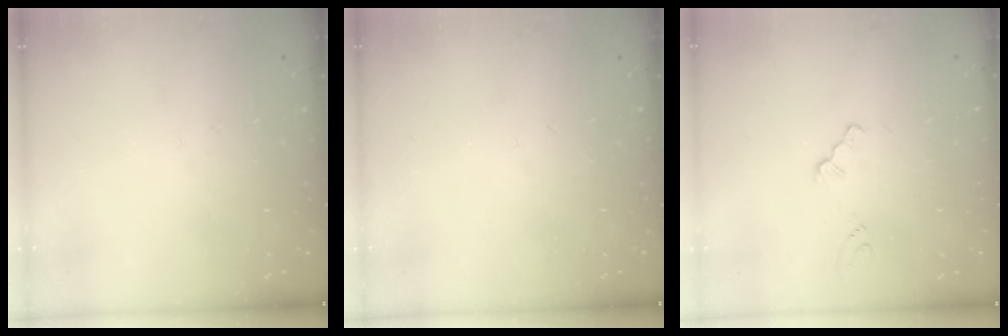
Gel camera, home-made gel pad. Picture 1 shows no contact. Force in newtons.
{"total": 0.0}
{"total": 1.3, "press": 1.3, "slide": 0.3}